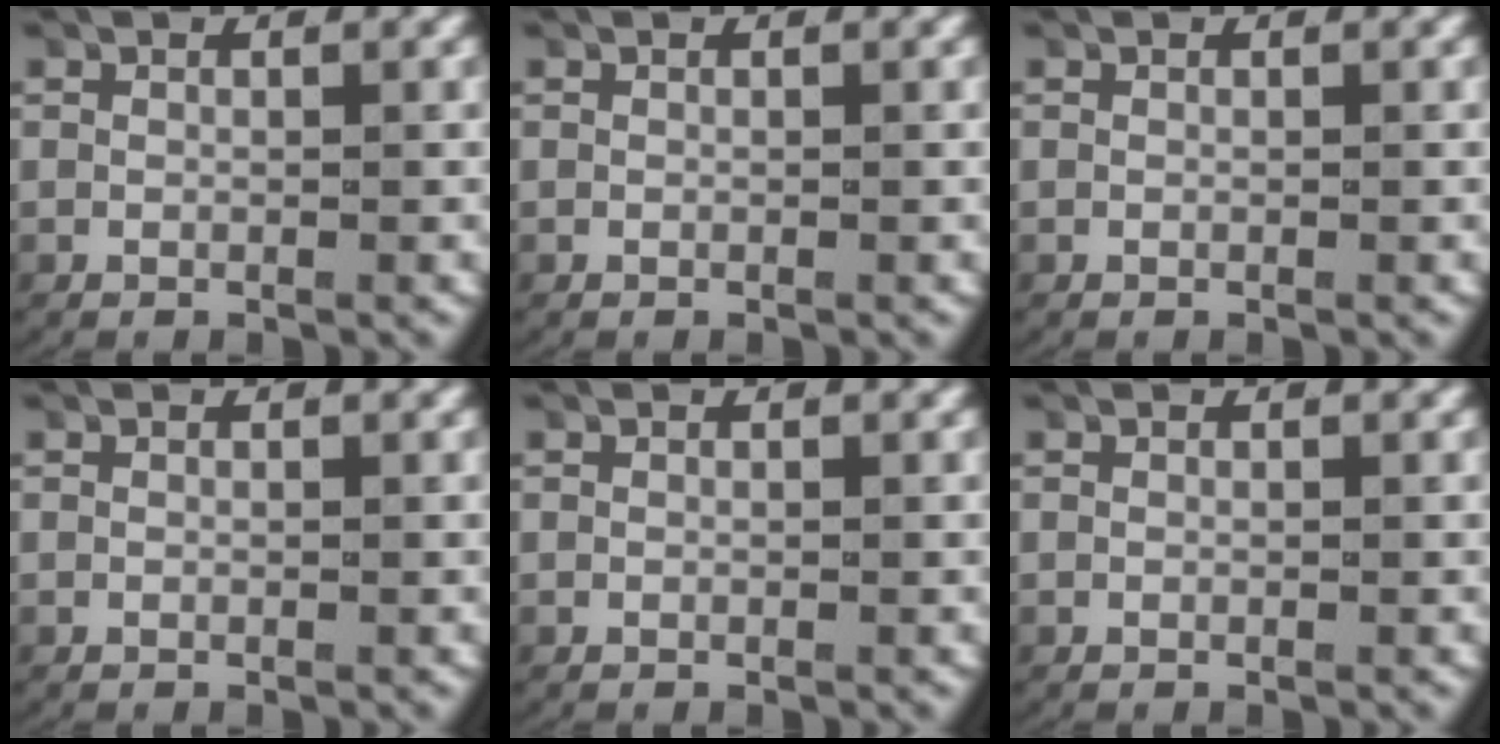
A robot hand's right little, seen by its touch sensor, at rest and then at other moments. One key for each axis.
{"total": 0.0}
{"total": 0.0}
{"total": 0.0}
{"total": 0.0}
{"total": 0.0}